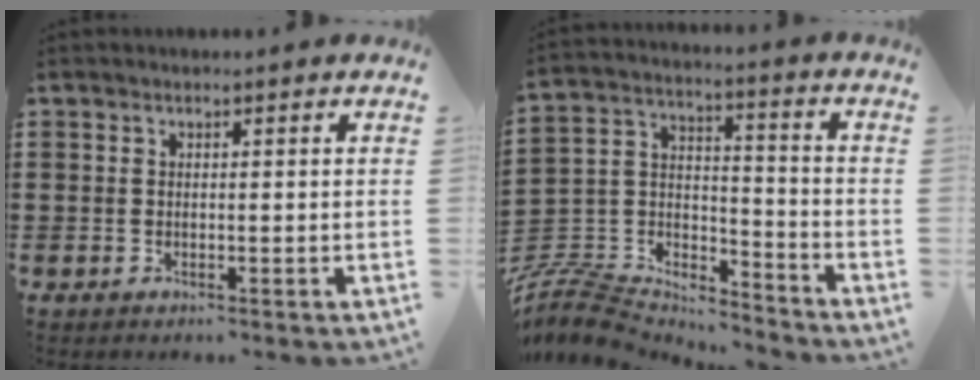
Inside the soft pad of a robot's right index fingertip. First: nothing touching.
{"total": 8.4, "force": [-8.0, 2.2, 1.4], "torque": [-0.052, -0.002, -0.166]}